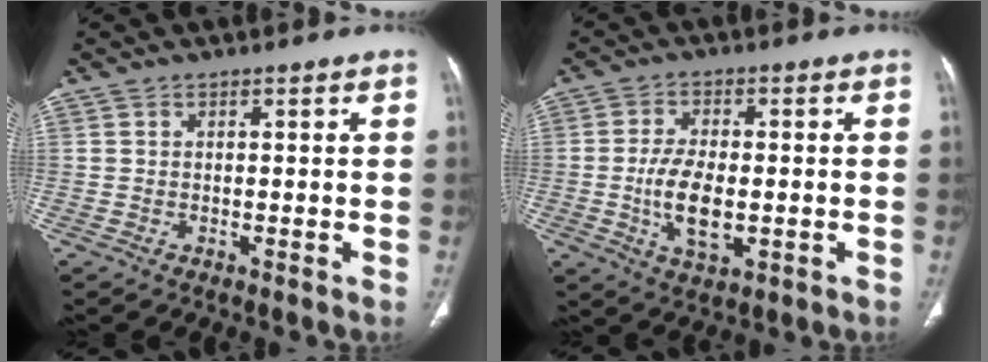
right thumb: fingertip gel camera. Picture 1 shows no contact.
{"total": 8.5, "force": [-1.3, 4.4, 7.2], "torque": [-0.132, 0.001, -0.020]}